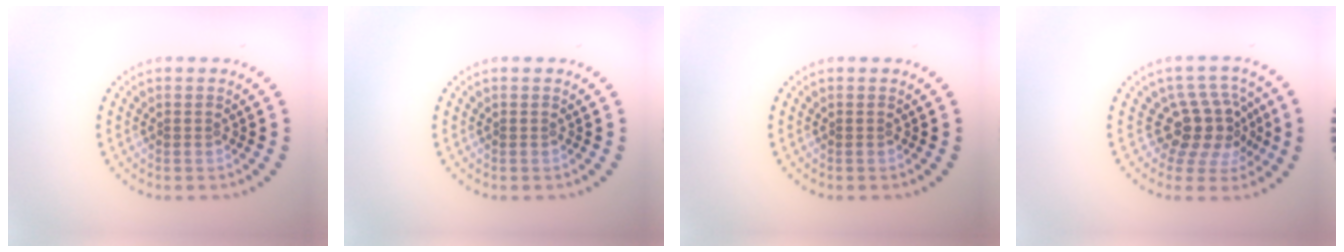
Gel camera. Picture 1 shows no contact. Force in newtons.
{"total": 0.0}
{"total": 0.0}
{"total": 4.3, "press": 3.2, "slide": 2.8}